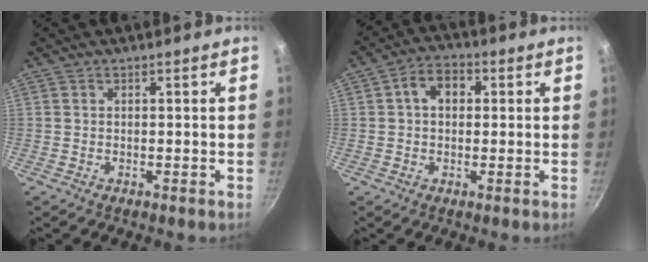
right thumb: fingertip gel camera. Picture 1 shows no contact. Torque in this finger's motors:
{"motor_torque": [0.03, 1.69, 0.78, 0.09, 0.01]}